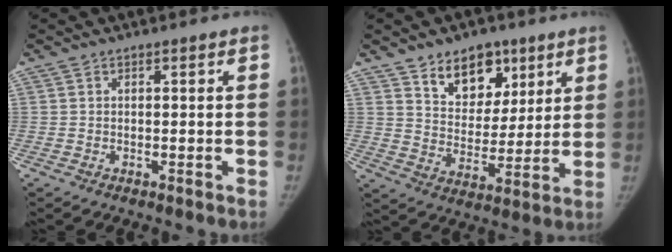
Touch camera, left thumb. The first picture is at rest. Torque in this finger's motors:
{"motor_torque": [0.00, 0.03, 0.18, 0.01, 0.03]}